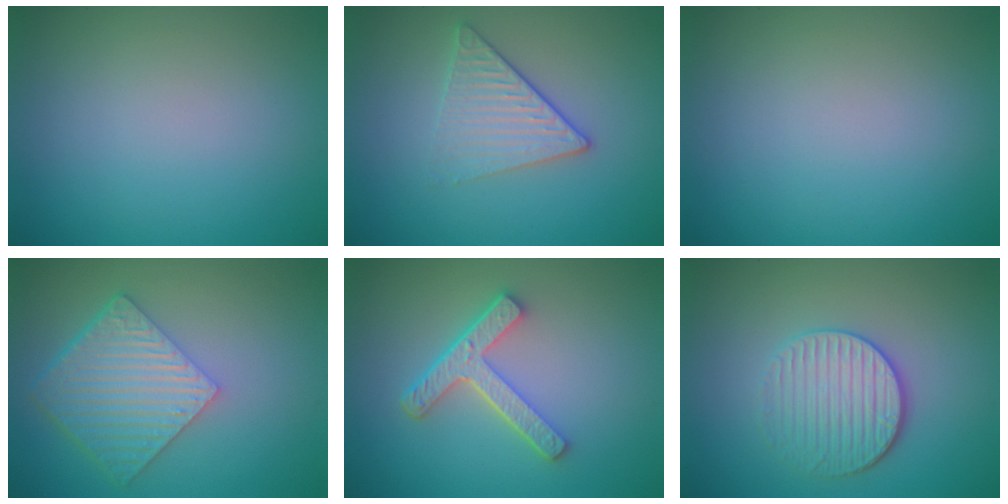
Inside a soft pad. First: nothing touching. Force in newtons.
{"total": 3.2, "press": 2.8, "slide": 1.6}
{"total": 0.0}
{"total": 6.9, "press": 5.0, "slide": 4.8}
{"total": 4.4, "press": 3.3, "slide": 2.9}
{"total": 3.6, "press": 3.3, "slide": 1.4}